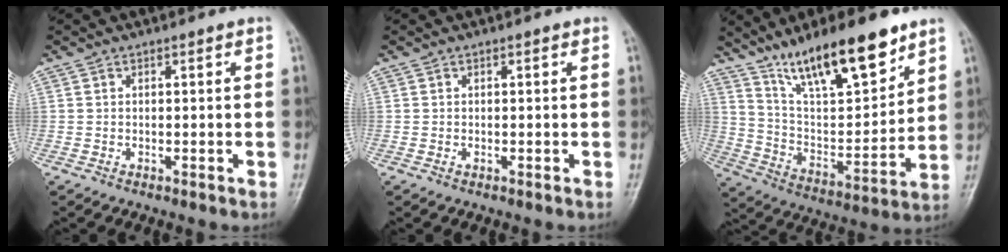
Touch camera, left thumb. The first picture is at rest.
{"total": 0.5, "force": [0.0, 0.3, 0.4], "torque": [-0.007, 0.000, 0.001]}
{"total": 19.4, "force": [13.4, 5.6, 12.8], "torque": [-0.178, -0.064, 0.241]}